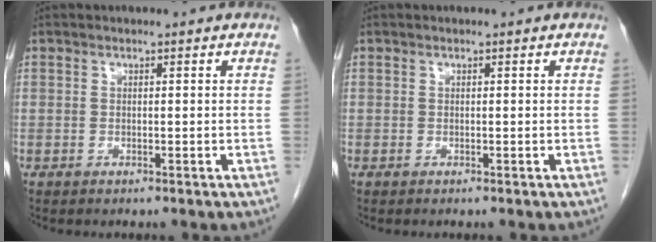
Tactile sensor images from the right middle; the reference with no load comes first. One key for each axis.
{"total": 0.0}